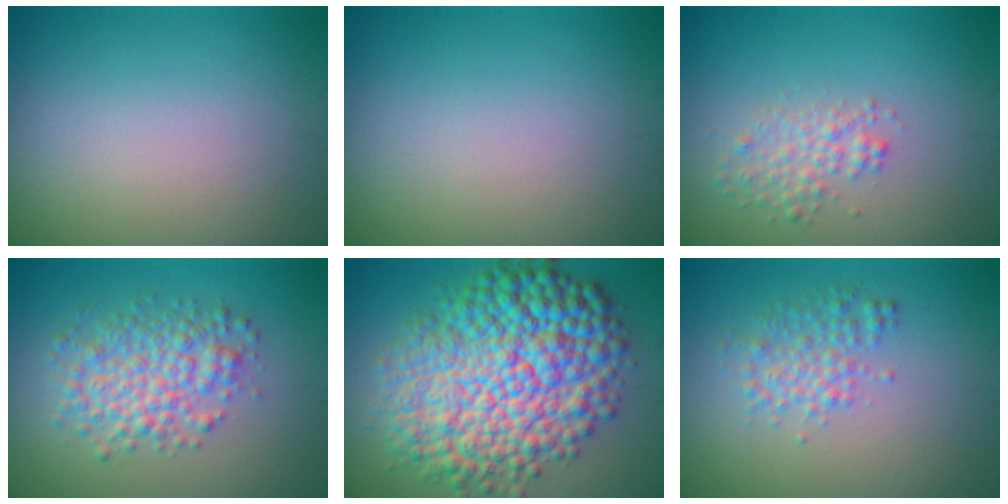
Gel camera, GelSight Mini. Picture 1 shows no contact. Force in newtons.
{"total": 0.0}
{"total": 2.0, "press": 2.0, "slide": 0.1}
{"total": 4.7, "press": 4.7, "slide": 0.1}
{"total": 13.8, "press": 13.8, "slide": 0.0}
{"total": 2.5, "press": 2.5, "slide": 0.0}